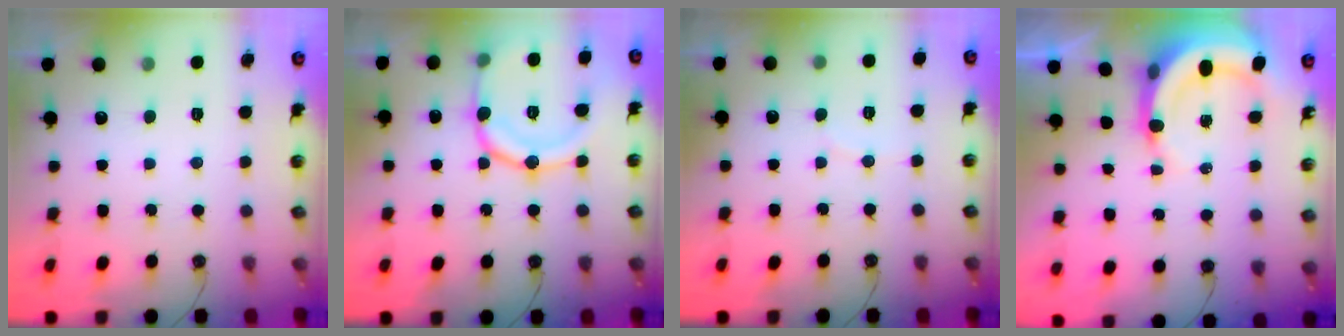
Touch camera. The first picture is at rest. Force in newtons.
{"total": 16.3, "press": 16.3, "slide": 1.1}
{"total": 2.0, "press": 2.0, "slide": 0.2}
{"total": 6.4, "press": 6.4, "slide": 0.7}